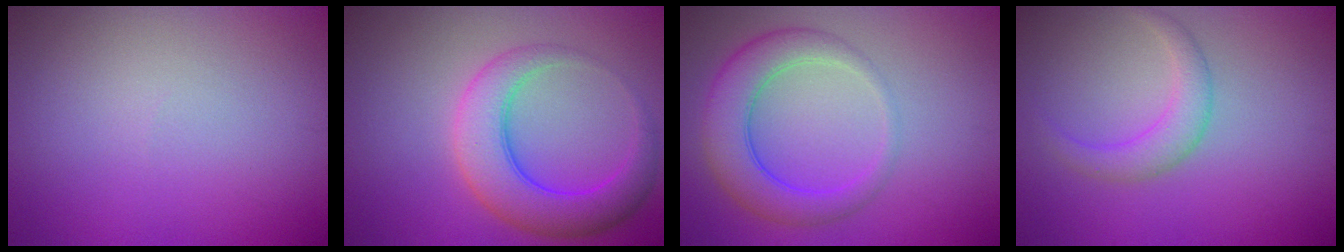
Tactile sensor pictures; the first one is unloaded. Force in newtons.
{"total": 5.8, "press": 5.8, "slide": 0.1}
{"total": 5.5, "press": 5.5, "slide": 0.3}
{"total": 2.4, "press": 2.4, "slide": 0.1}